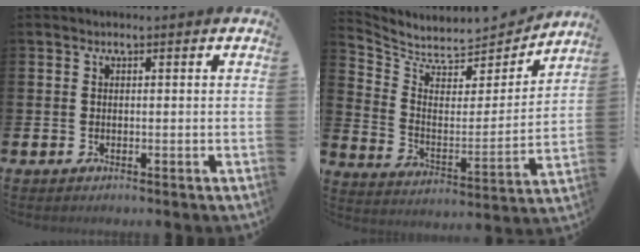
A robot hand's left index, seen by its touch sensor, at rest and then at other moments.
{"total": 6.2, "force": [5.9, 1.8, 0.5], "torque": [-0.053, -0.059, 0.098]}